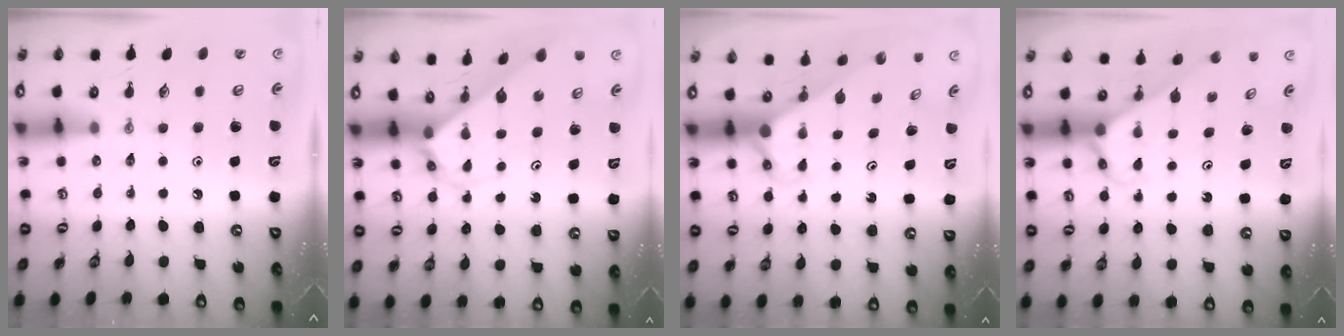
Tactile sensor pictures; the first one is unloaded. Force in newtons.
{"total": 2.8, "press": 2.8, "slide": 0.1}
{"total": 2.7, "press": 2.7, "slide": 0.0}
{"total": 3.0, "press": 3.0, "slide": 0.2}